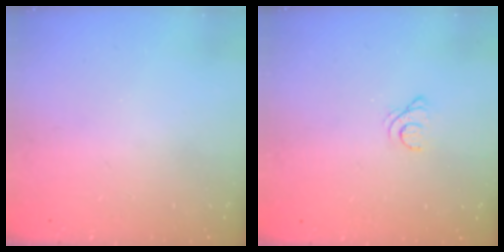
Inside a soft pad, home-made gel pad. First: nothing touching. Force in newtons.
{"total": 2.2, "press": 2.2, "slide": 0.2}